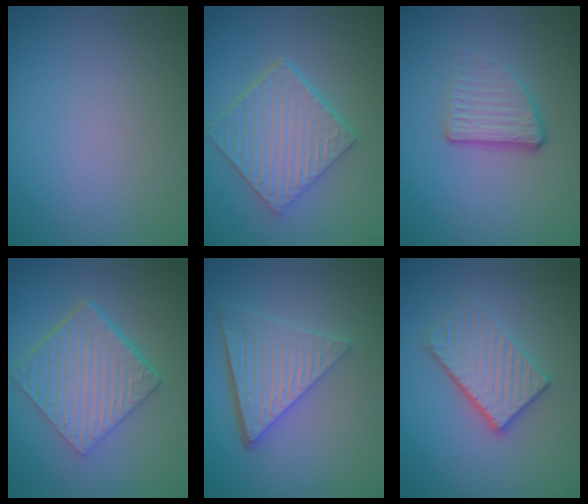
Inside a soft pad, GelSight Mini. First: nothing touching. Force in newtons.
{"total": 5.8, "press": 4.6, "slide": 3.5}
{"total": 3.6, "press": 2.2, "slide": 2.8}
{"total": 6.4, "press": 4.6, "slide": 4.5}
{"total": 6.2, "press": 4.2, "slide": 4.5}
{"total": 3.8, "press": 3.2, "slide": 2.0}